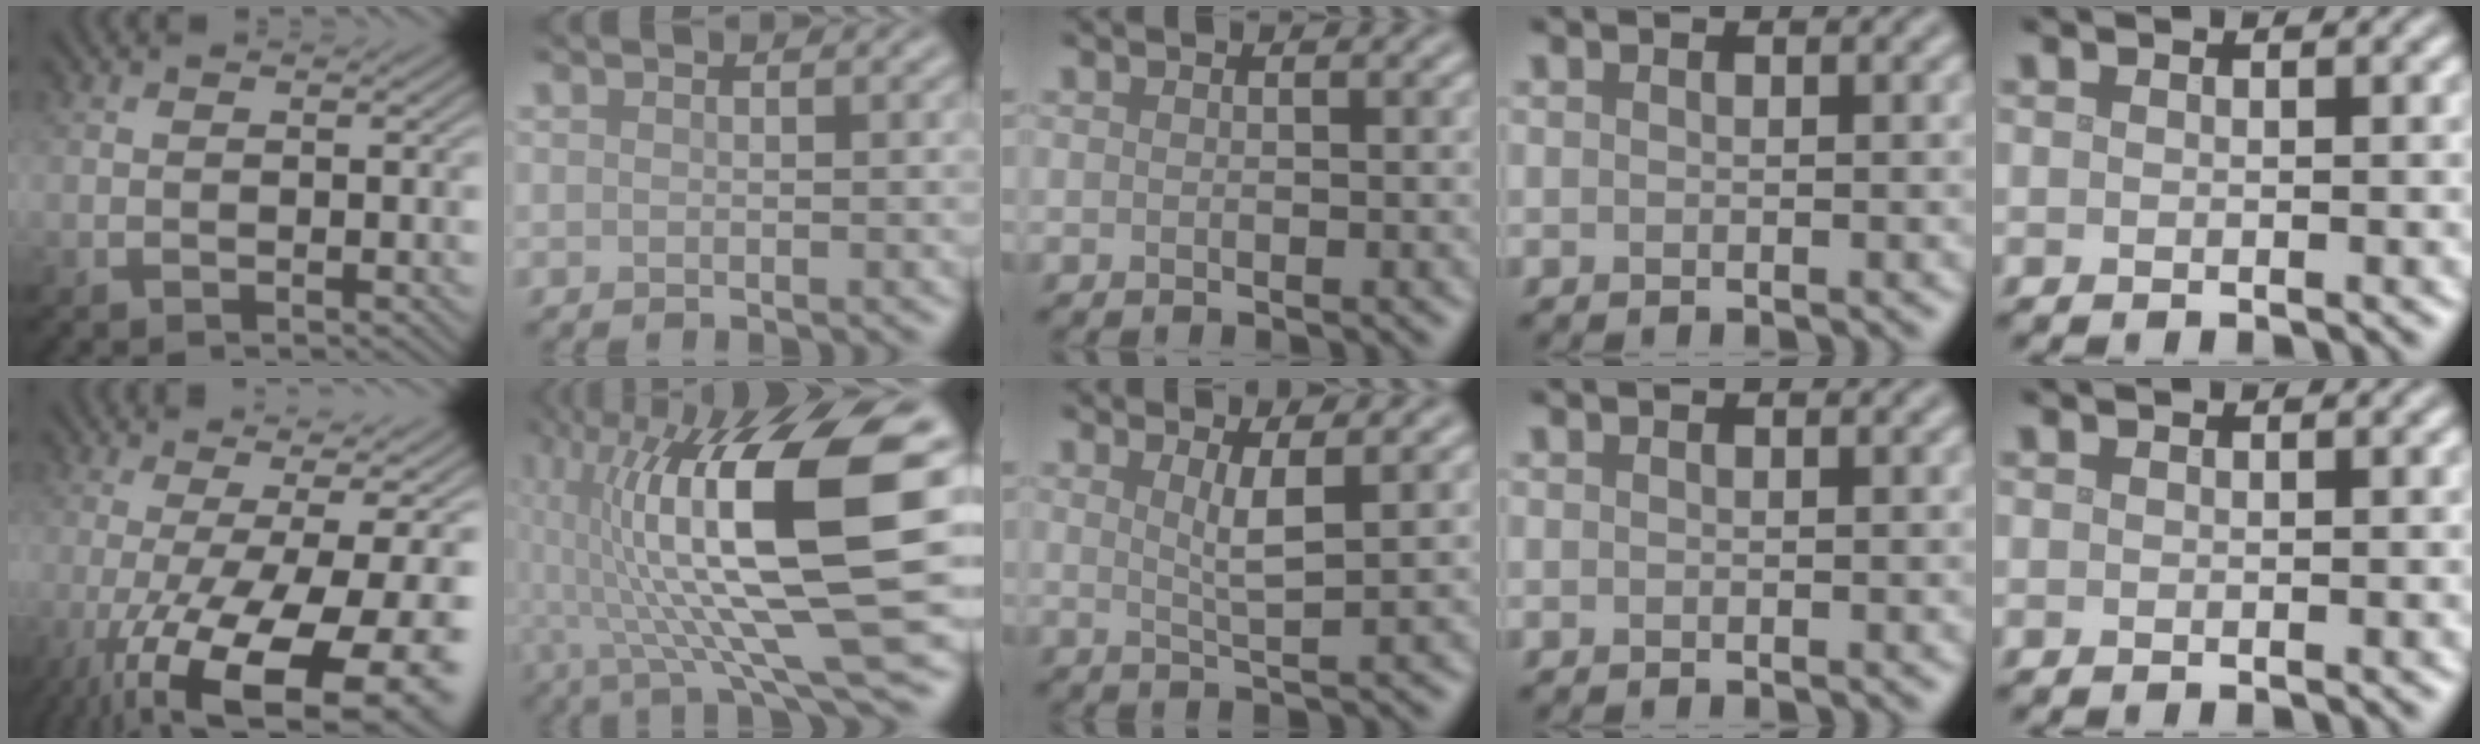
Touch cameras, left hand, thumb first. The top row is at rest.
{"thumb": {"total": 16.6, "force": [-5.4, 4.4, 15.1], "torque": [-0.224, -0.025, -0.078]}, "index": {"total": 15.4, "force": [1.5, 3.8, 14.9], "torque": [-0.261, 0.010, 0.030]}, "middle": {"total": 2.6, "force": [0.9, 0.5, 2.4], "torque": [-0.037, -0.004, 0.016]}}